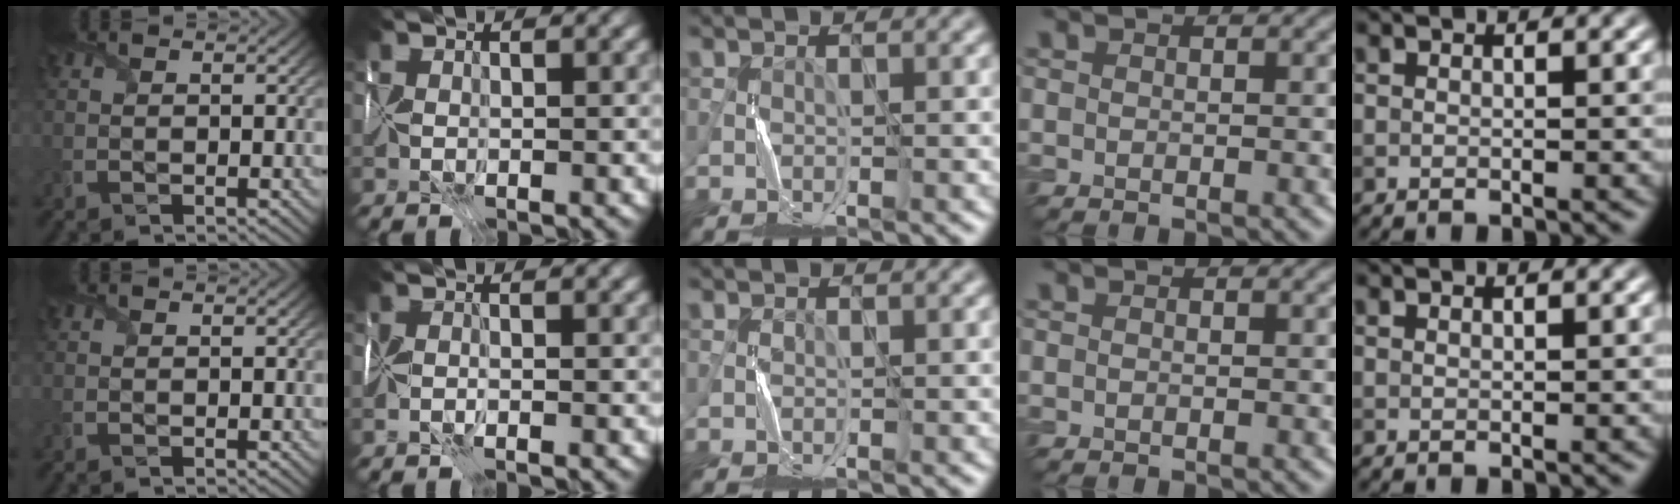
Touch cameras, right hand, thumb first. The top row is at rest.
{"index": {"total": 1.3, "force": [-1.0, 0.1, 0.7], "torque": [-0.018, -0.003, -0.029]}}